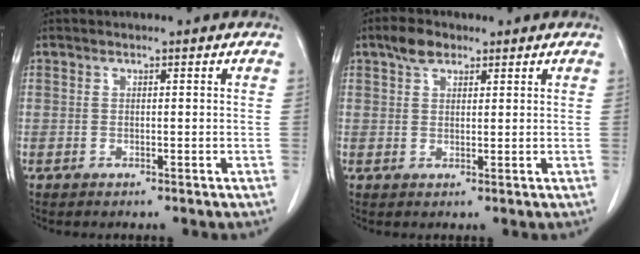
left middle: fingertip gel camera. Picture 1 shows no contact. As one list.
[{"total": 3.2, "force": [2.2, 1.7, 1.7], "torque": [-0.036, 0.008, 0.041]}]